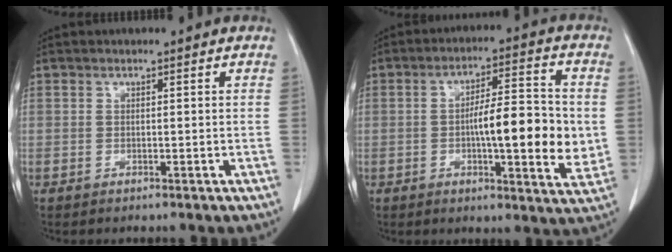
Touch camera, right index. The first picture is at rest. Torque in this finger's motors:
{"motor_torque": [0.56, -0.10, 0.53, 0.11]}